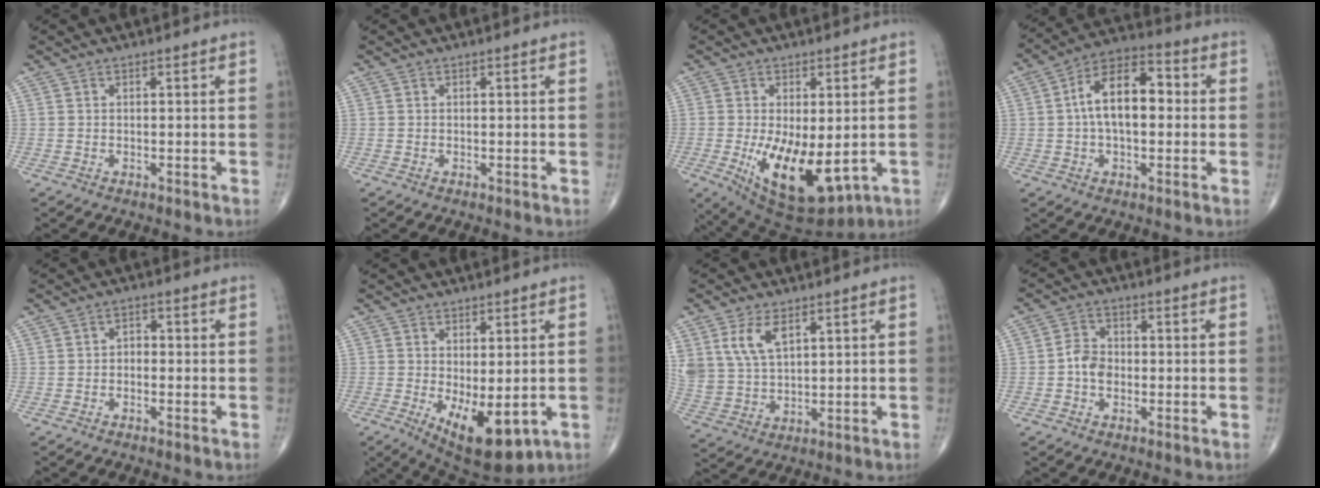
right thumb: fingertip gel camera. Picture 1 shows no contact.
{"total": 0.0}
{"total": 16.3, "force": [-3.9, 8.0, 13.7], "torque": [-0.220, -0.021, -0.034]}
{"total": 13.3, "force": [0.9, 7.4, 11.1], "torque": [-0.176, 0.033, 0.003]}
{"total": 1.9, "force": [-0.6, 1.4, 1.1], "torque": [-0.007, 0.011, -0.017]}
{"total": 11.1, "force": [-2.8, 5.0, 9.5], "torque": [-0.130, -0.019, -0.023]}
{"total": 8.7, "force": [4.1, 4.7, 6.0], "torque": [-0.118, -0.011, 0.093]}
{"total": 3.9, "force": [-0.8, 3.1, 2.3], "torque": [-0.030, 0.014, -0.022]}